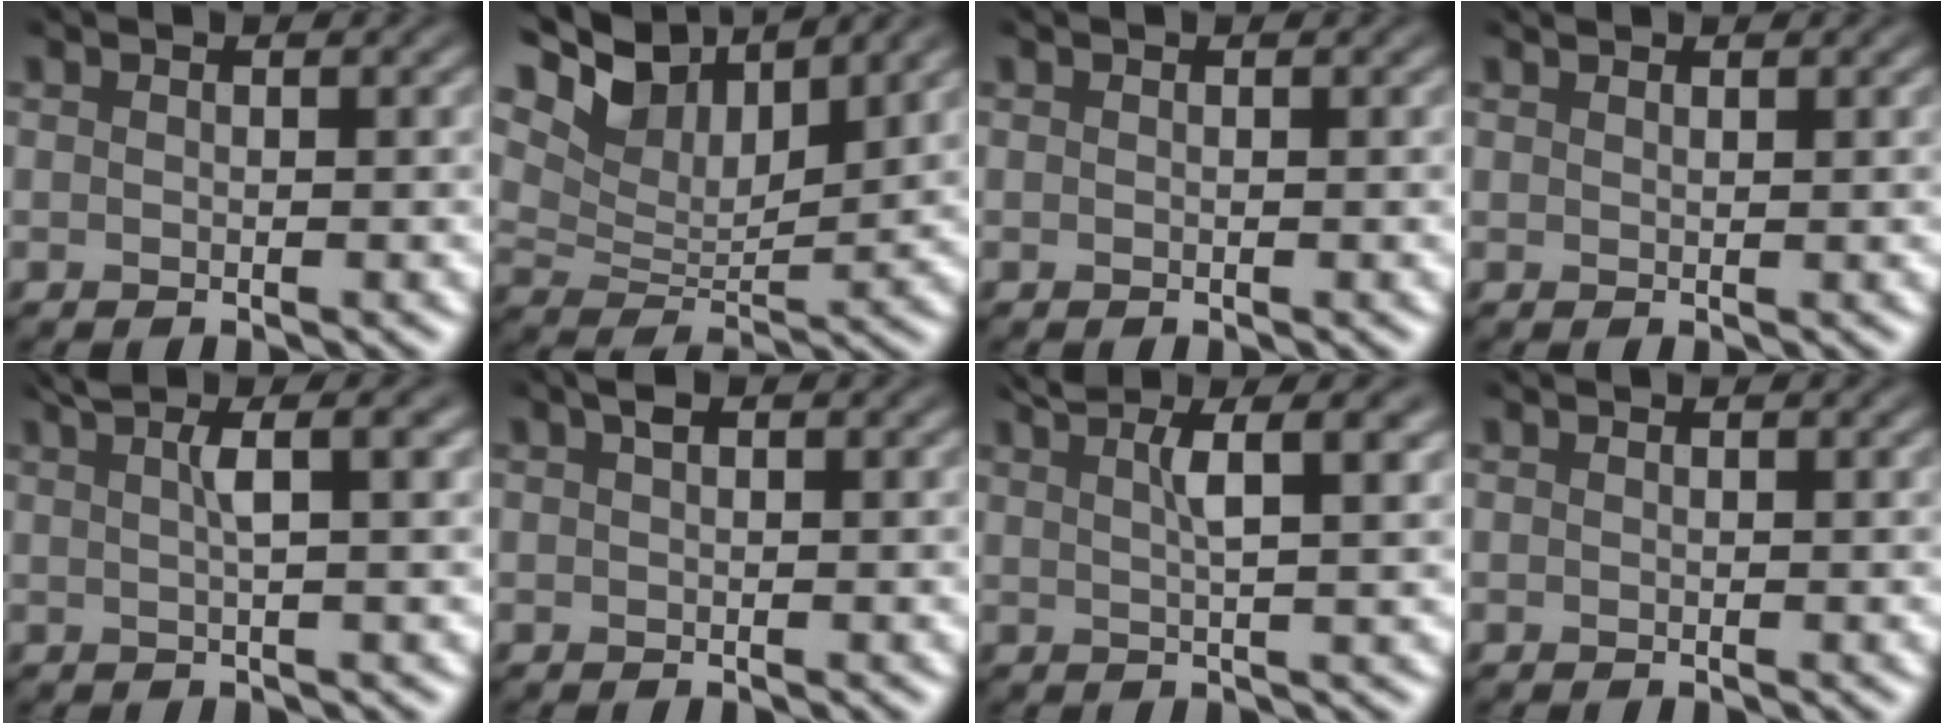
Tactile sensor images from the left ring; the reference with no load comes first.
{"total": 7.9, "force": [5.6, 3.3, 4.5], "torque": [-0.093, 0.008, 0.096]}
{"total": 0.0}
{"total": 0.6, "force": [0.6, 0.0, 0.1], "torque": [-0.002, 0.001, 0.013]}
{"total": 3.9, "force": [1.8, 0.7, 3.4], "torque": [-0.047, 0.010, 0.027]}
{"total": 0.8, "force": [0.4, 0.4, 0.7], "torque": [-0.011, 0.004, 0.006]}
{"total": 4.5, "force": [2.4, 0.9, 3.7], "torque": [-0.044, 0.012, 0.036]}
{"total": 0.0}